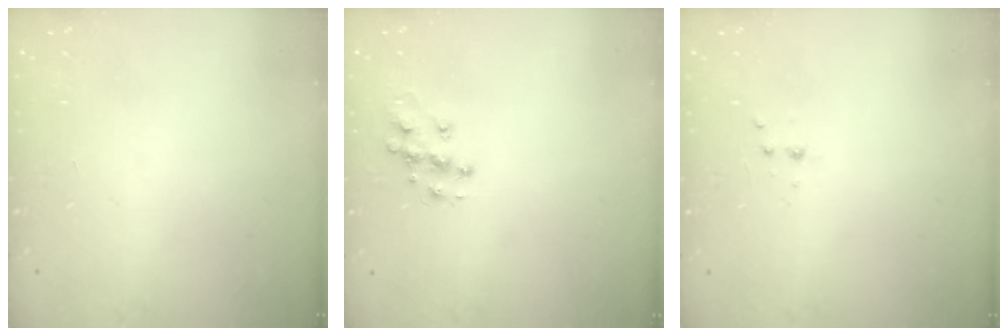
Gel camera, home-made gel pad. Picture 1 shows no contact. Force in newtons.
{"total": 10.2, "press": 10.2, "slide": 0.7}
{"total": 2.9, "press": 2.7, "slide": 1.0}